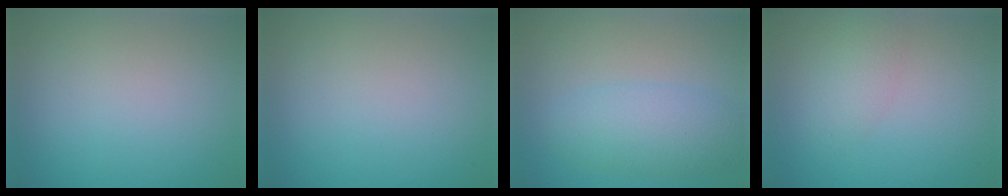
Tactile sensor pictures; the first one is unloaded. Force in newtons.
{"total": 0.0}
{"total": 4.4, "press": 4.3, "slide": 0.4}
{"total": 1.9, "press": 1.9, "slide": 0.1}